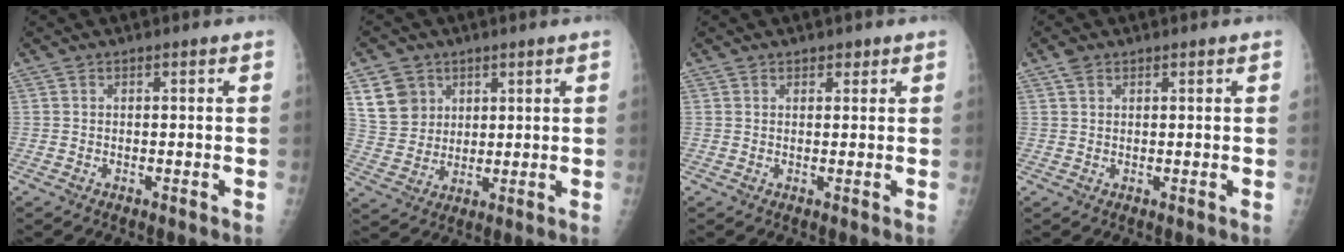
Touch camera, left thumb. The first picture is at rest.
{"total": 8.3, "force": [3.8, 6.9, 2.7], "torque": [-0.026, -0.017, 0.081]}
{"total": 1.3, "force": [0.9, 0.9, 0.4], "torque": [0.009, -0.004, 0.010]}
{"total": 1.8, "force": [1.1, 1.1, 0.9], "torque": [-0.014, 0.004, 0.021]}